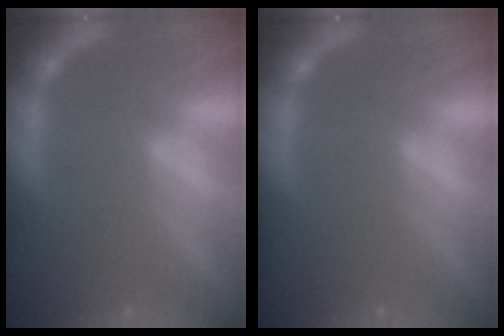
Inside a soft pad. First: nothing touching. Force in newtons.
{"total": 0.0}